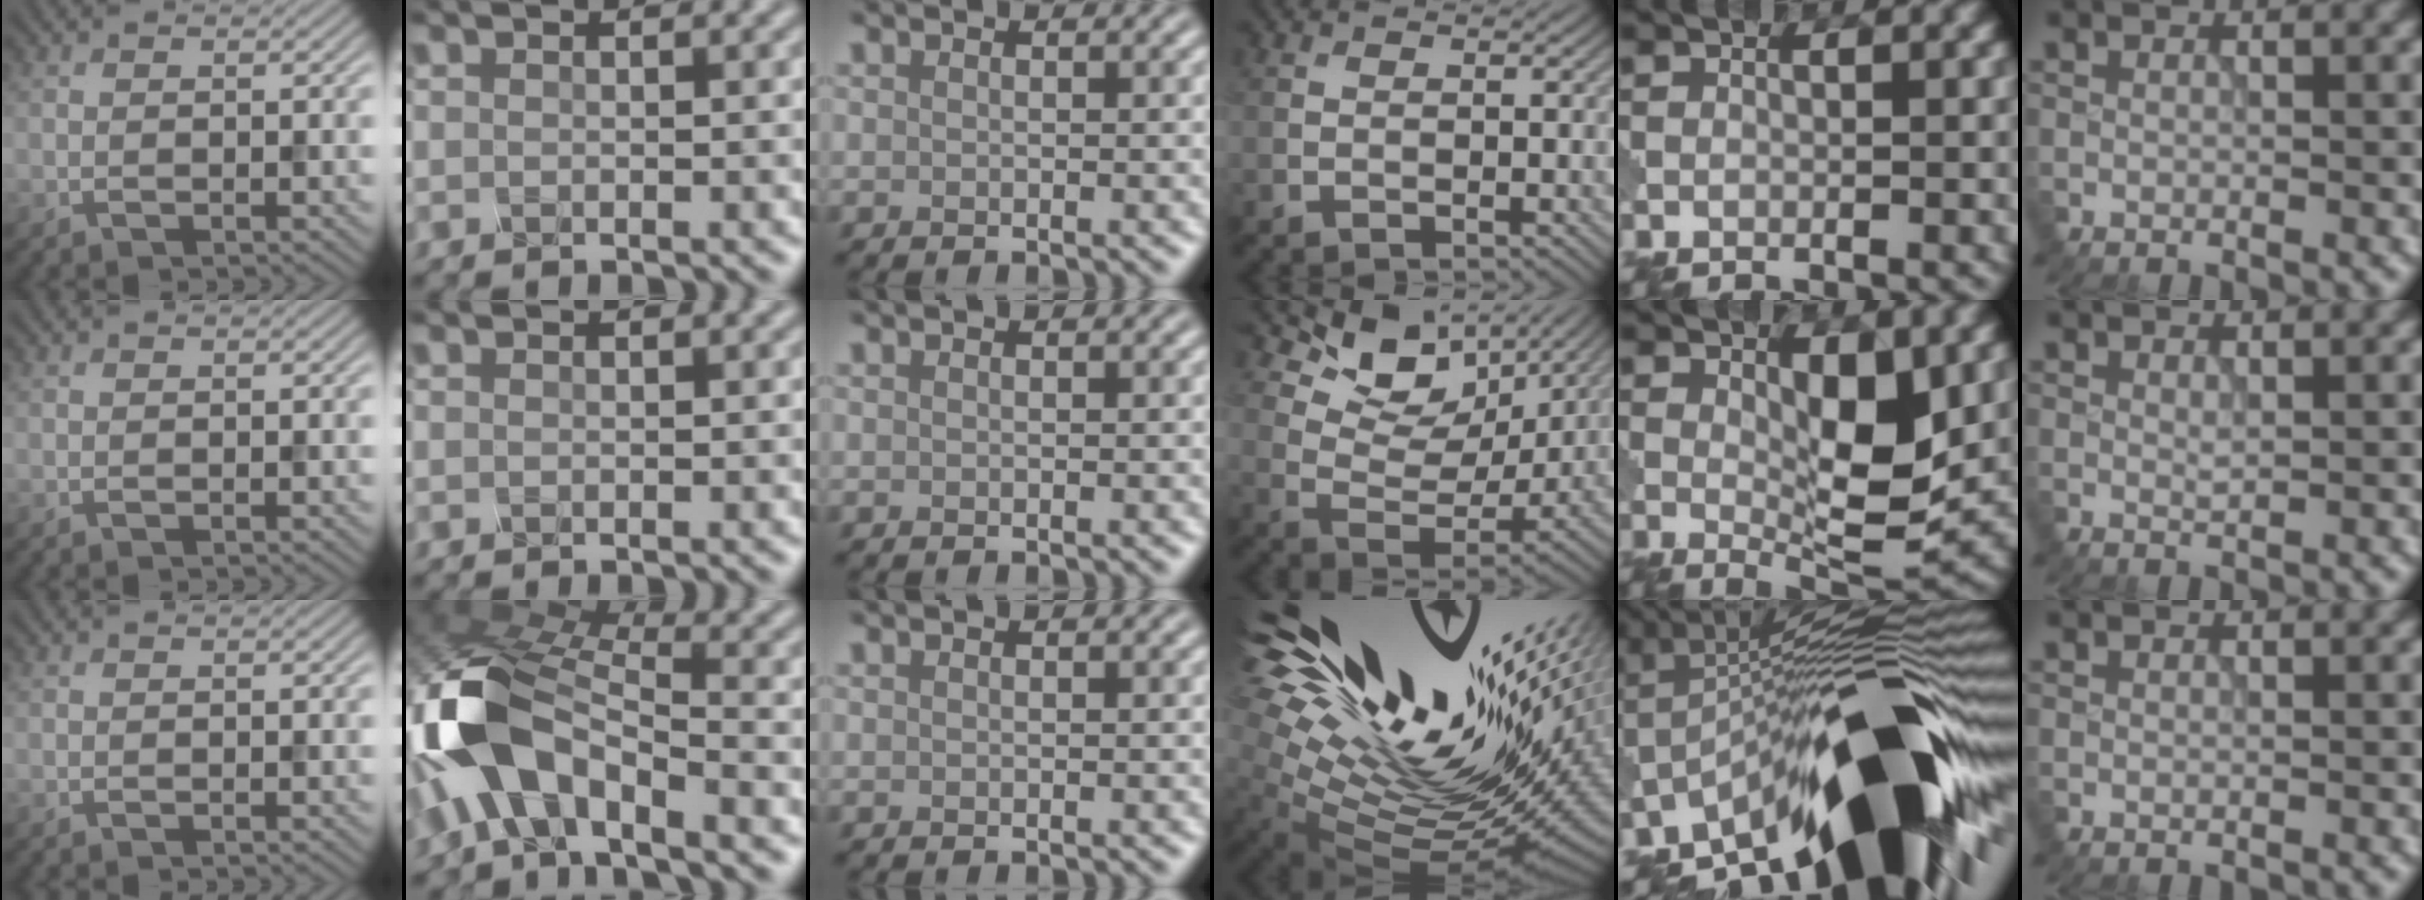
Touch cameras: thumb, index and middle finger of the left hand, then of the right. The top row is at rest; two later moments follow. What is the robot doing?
{"motion": "press", "object": "mechanical pencil"}